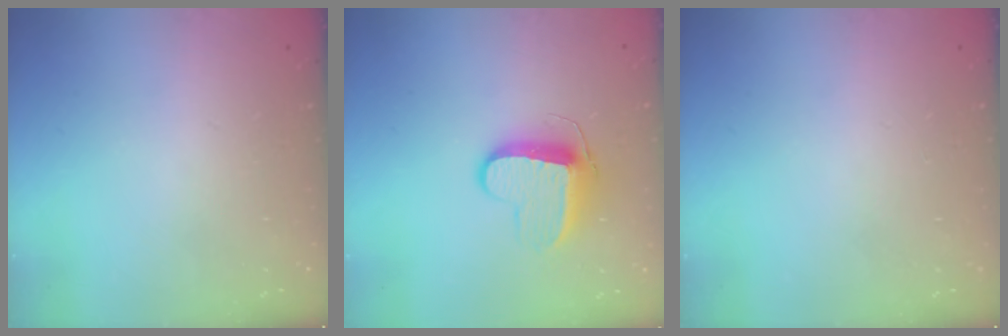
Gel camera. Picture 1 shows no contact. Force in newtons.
{"total": 10.3, "press": 10.3, "slide": 0.4}
{"total": 0.0}